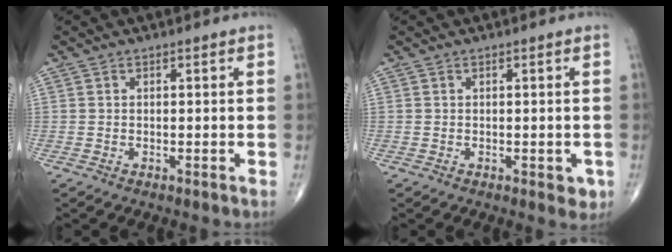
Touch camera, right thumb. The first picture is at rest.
{"total": 2.2, "force": [-0.6, 1.2, 1.8], "torque": [-0.003, 0.000, -0.006]}